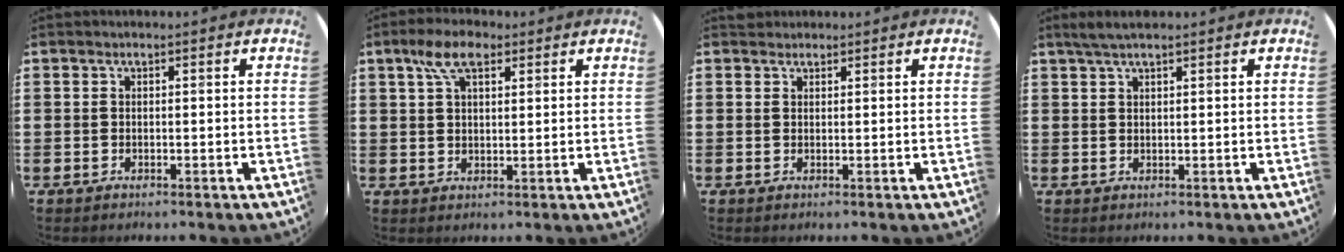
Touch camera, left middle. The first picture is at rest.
{"total": 6.0, "force": [3.6, 2.8, 3.9], "torque": [-0.078, 0.008, 0.064]}
{"total": 0.9, "force": [0.9, 0.3, -0.1], "torque": [0.008, -0.001, 0.016]}
{"total": 2.1, "force": [1.6, 0.2, 1.2], "torque": [-0.026, 0.003, 0.030]}